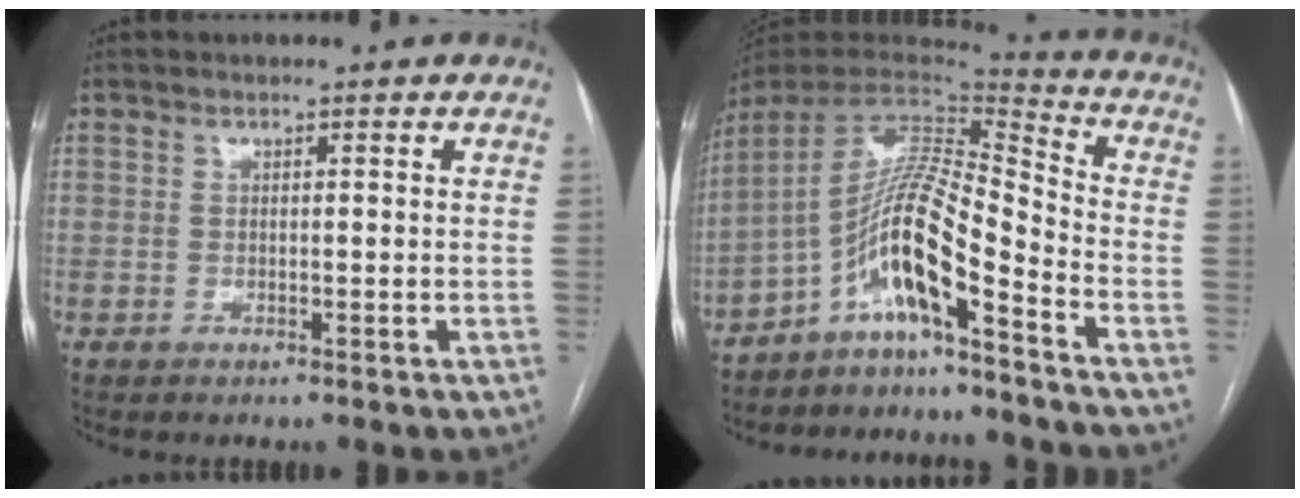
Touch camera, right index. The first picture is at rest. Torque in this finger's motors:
{"motor_torque": [1.25, -0.89, 0.51, 0.21]}